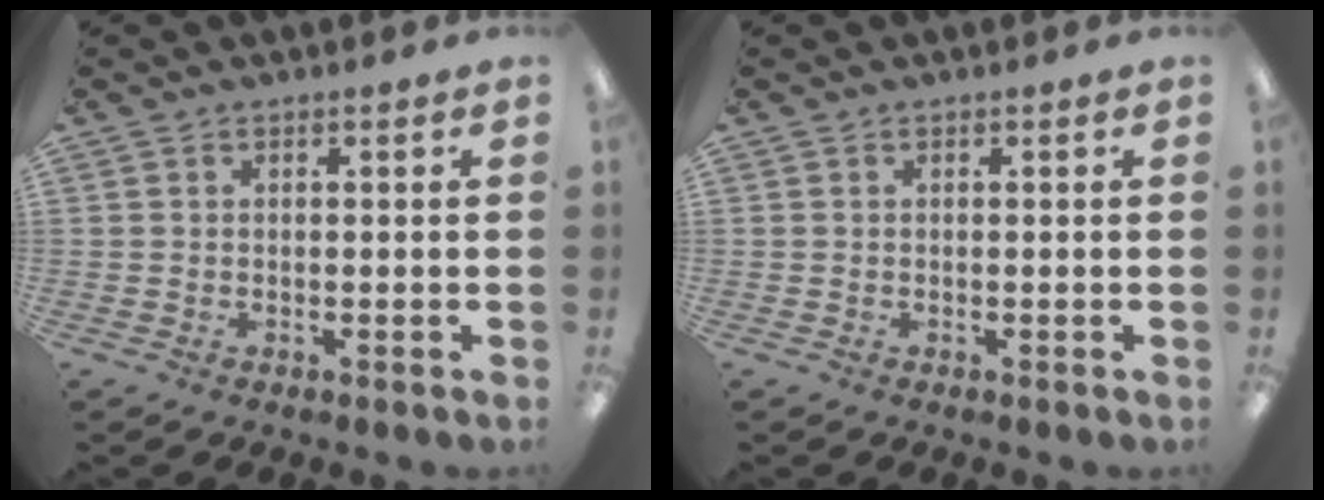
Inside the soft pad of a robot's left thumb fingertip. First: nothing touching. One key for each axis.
{"total": 0.0}